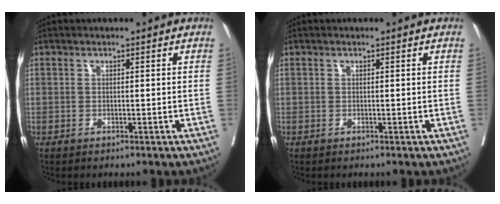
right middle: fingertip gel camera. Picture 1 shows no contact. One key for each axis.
{"total": 0.0}